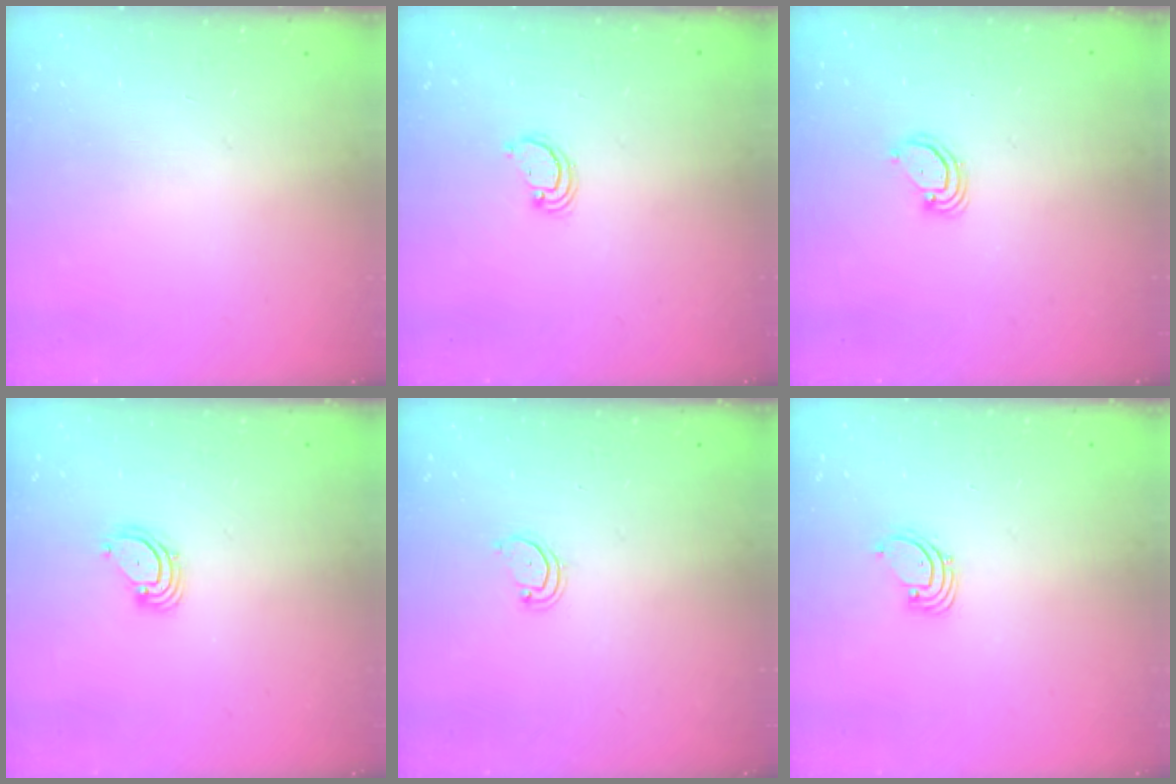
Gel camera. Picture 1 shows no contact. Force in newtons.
{"total": 2.6, "press": 2.6, "slide": 0.2}
{"total": 2.8, "press": 2.8, "slide": 0.3}
{"total": 3.5, "press": 3.5, "slide": 0.4}
{"total": 2.5, "press": 2.5, "slide": 0.2}
{"total": 1.4, "press": 1.4, "slide": 0.1}